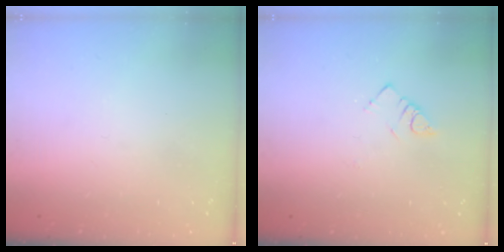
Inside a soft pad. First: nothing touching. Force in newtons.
{"total": 3.4, "press": 3.3, "slide": 0.6}